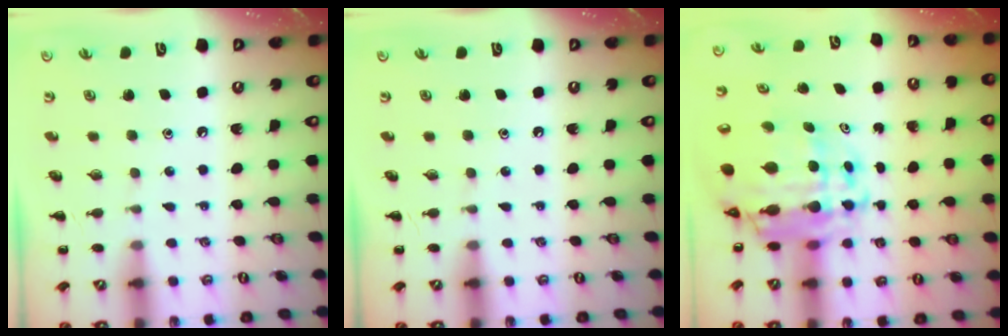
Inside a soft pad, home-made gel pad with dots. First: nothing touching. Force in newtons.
{"total": 0.0}
{"total": 13.9, "press": 13.2, "slide": 4.4}